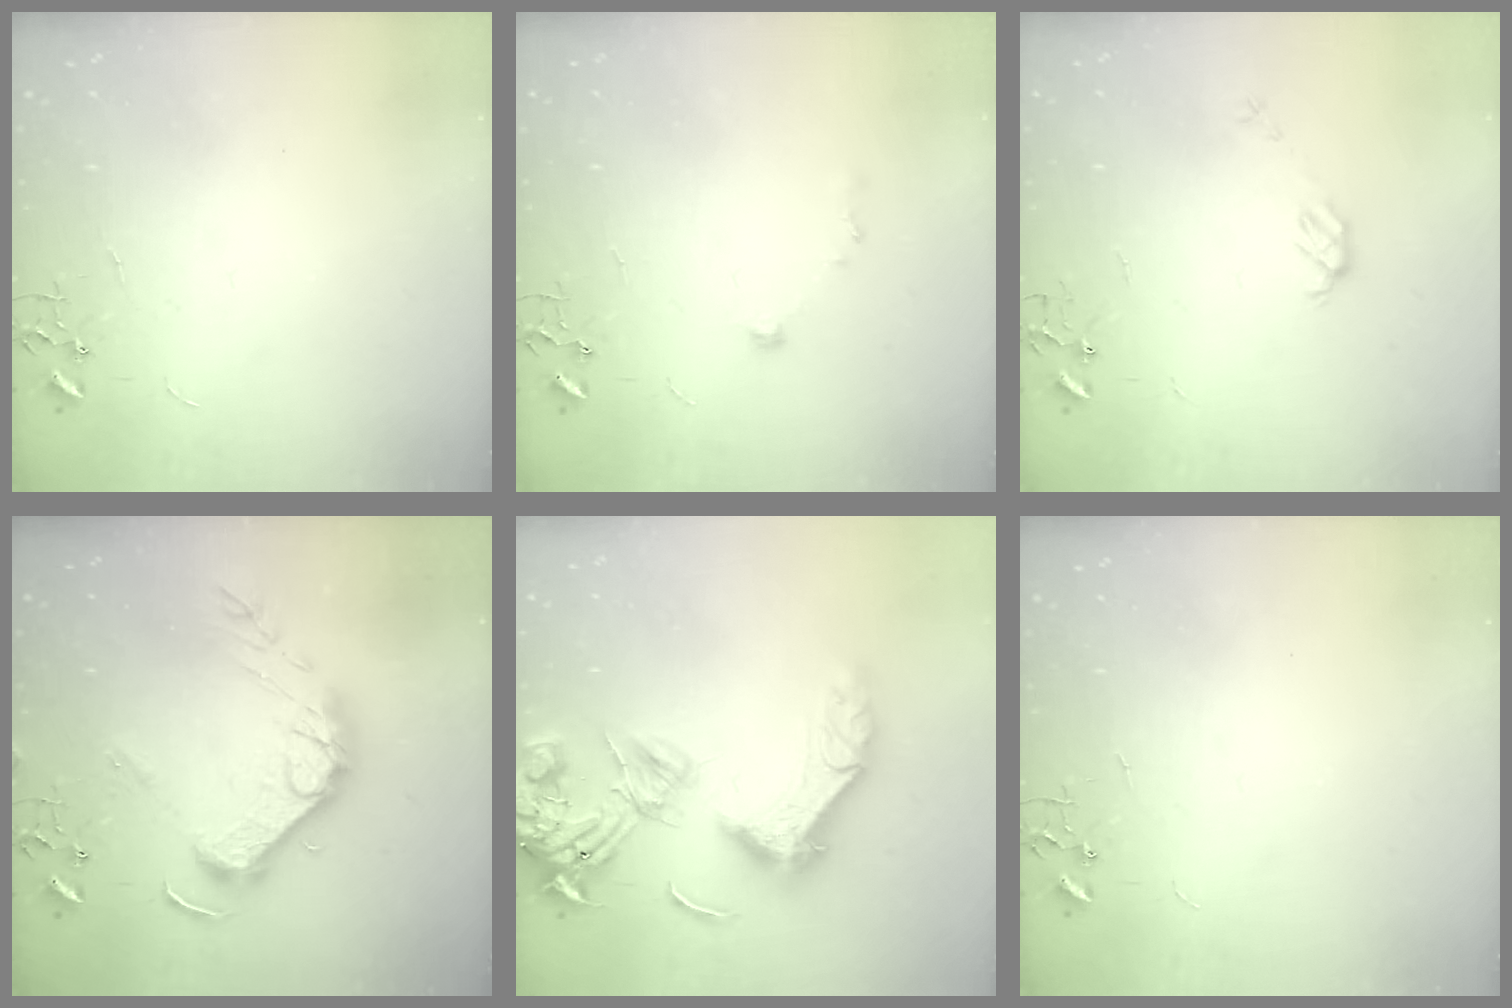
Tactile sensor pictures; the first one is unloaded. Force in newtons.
{"total": 5.6, "press": 5.2, "slide": 1.9}
{"total": 5.1, "press": 5.0, "slide": 0.8}
{"total": 15.3, "press": 15.2, "slide": 1.7}
{"total": 20.7, "press": 20.5, "slide": 2.6}
{"total": 0.0}